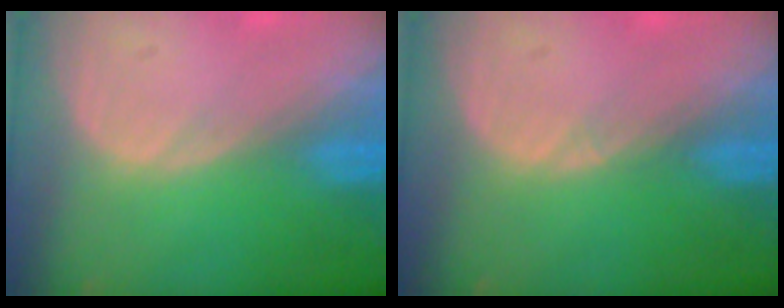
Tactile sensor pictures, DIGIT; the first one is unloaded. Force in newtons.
{"total": 0.5, "press": 0.4, "slide": 0.4}